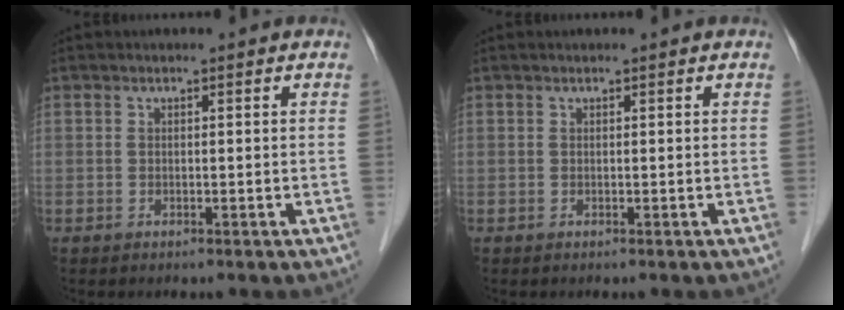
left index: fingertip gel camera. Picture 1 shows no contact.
{"total": 0.0}